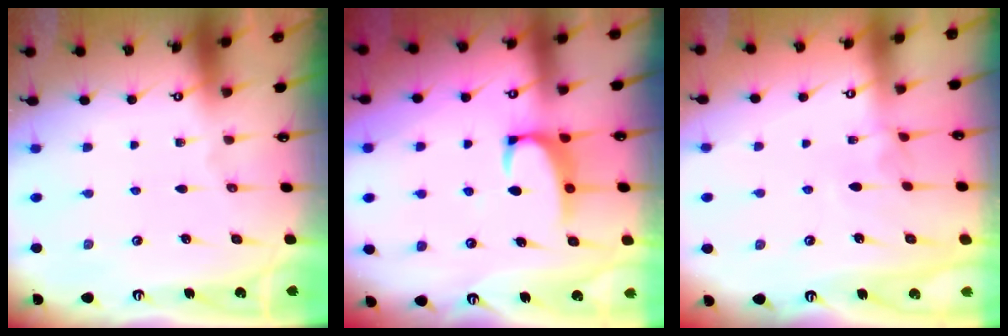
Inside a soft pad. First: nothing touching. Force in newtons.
{"total": 2.5, "press": 2.4, "slide": 0.7}
{"total": 4.0, "press": 4.0, "slide": 0.2}